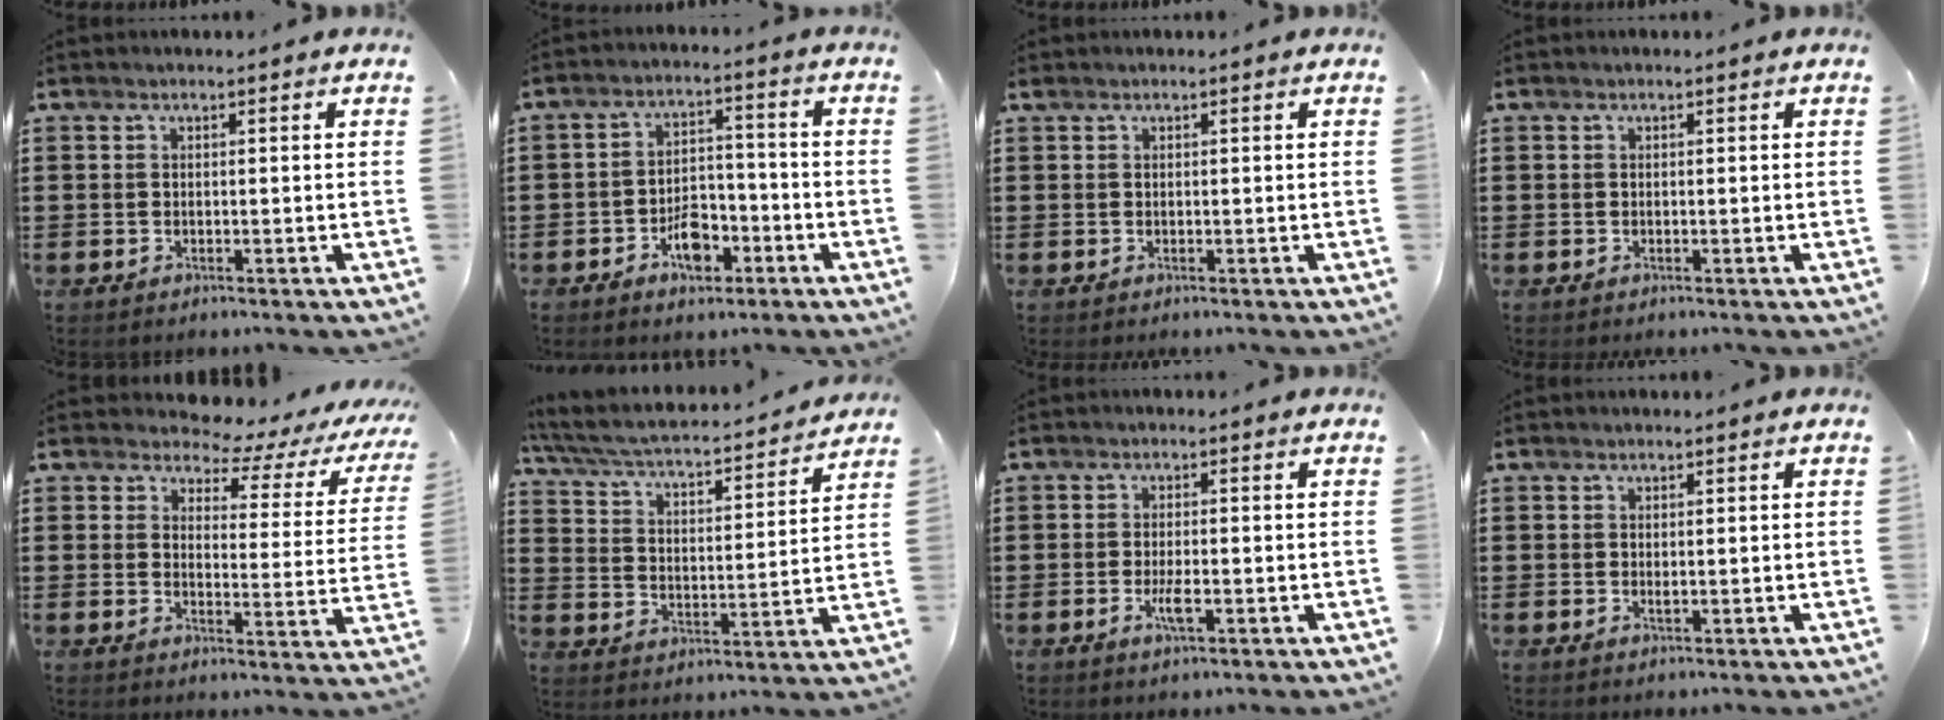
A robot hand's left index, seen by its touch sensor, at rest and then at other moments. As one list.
[{"total": 6.0, "force": [-3.1, 3.5, 3.7], "torque": [-0.052, 0.011, -0.056]}, {"total": 0.0}, {"total": 0.0}, {"total": 3.8, "force": [3.1, 1.7, 1.3], "torque": [-0.032, -0.026, 0.043]}, {"total": 3.9, "force": [3.5, 0.3, 1.8], "torque": [-0.054, -0.033, 0.049]}, {"total": 2.9, "force": [-0.8, 0.6, 2.8], "torque": [-0.062, -0.008, -0.018]}, {"total": 0.7, "force": [0.3, 0.1, 0.7], "torque": [-0.014, -0.003, 0.006]}]